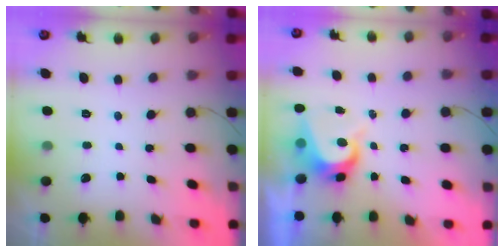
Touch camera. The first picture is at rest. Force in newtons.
{"total": 8.2, "press": 8.1, "slide": 1.0}